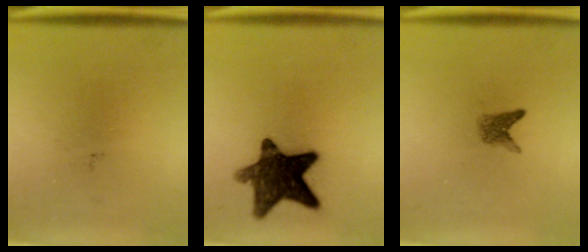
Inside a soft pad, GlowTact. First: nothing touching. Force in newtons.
{"total": 13.0}
{"total": 1.8}